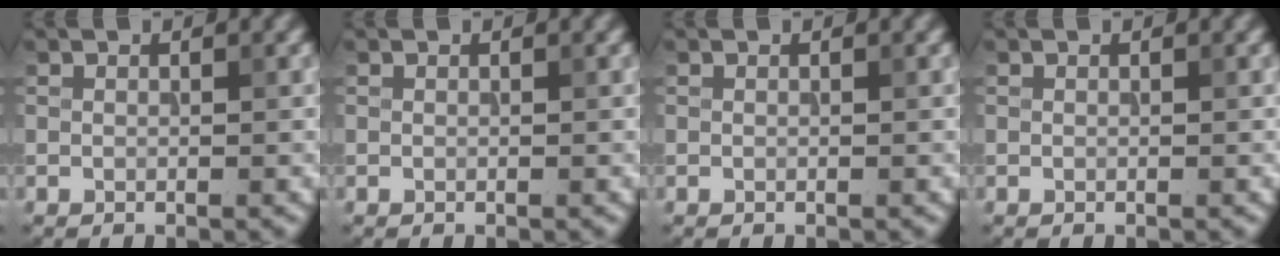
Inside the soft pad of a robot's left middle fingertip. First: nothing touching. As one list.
[{"total": 0.0}, {"total": 0.0}, {"total": 0.0}]